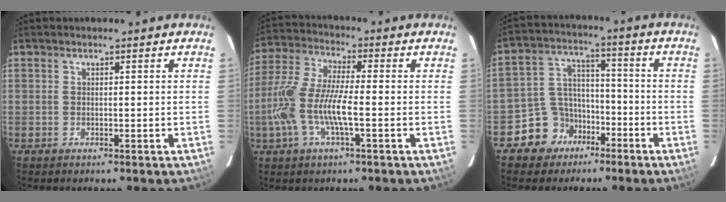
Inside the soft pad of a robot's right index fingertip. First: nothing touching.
{"total": 12.5, "force": [-3.1, 2.9, 11.8], "torque": [-0.252, -0.002, -0.062]}
{"total": 9.2, "force": [-5.8, 7.0, 1.3], "torque": [-0.040, 0.040, -0.092]}